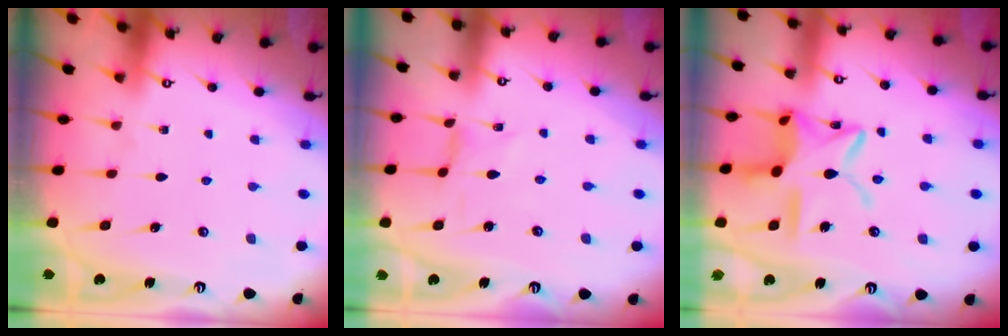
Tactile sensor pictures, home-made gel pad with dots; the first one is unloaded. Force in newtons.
{"total": 0.0}
{"total": 15.2, "press": 15.2, "slide": 1.2}